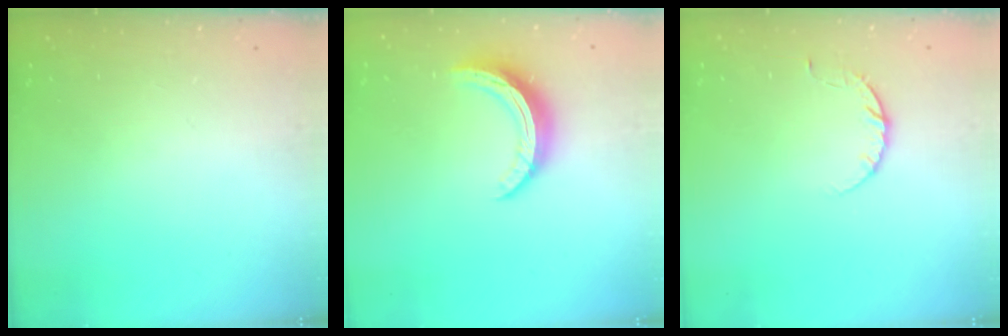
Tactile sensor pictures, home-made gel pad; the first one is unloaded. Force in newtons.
{"total": 9.3, "press": 9.3, "slide": 0.3}
{"total": 4.5, "press": 4.5, "slide": 0.5}